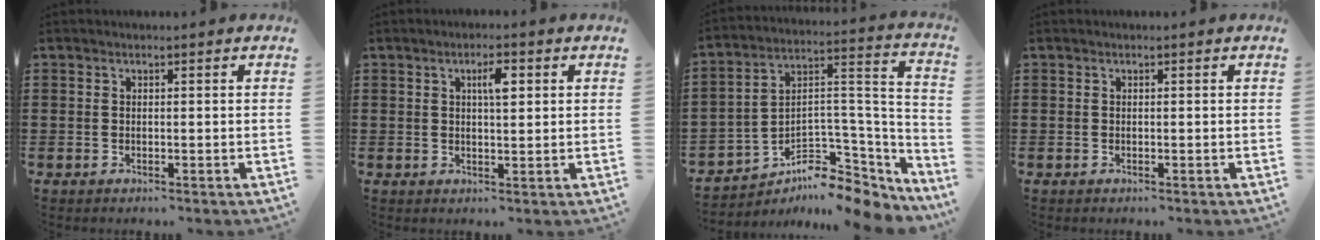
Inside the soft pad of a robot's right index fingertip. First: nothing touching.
{"total": 3.4, "force": [1.1, 1.0, 3.1], "torque": [-0.055, 0.006, 0.014]}
{"total": 6.5, "force": [-4.7, 3.4, 3.0], "torque": [-0.058, -0.013, -0.087]}
{"total": 0.0}